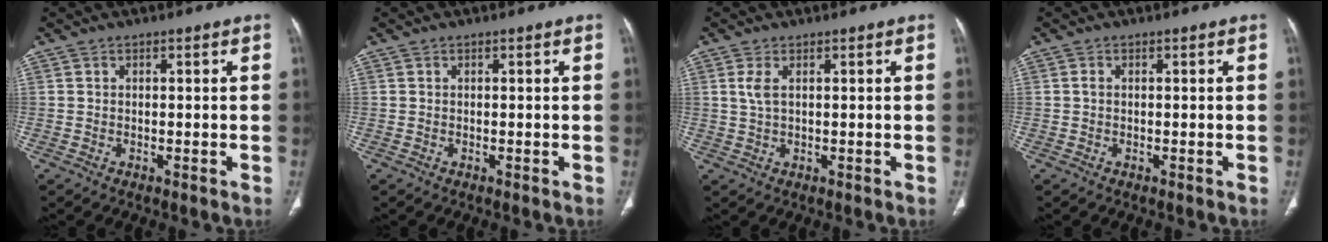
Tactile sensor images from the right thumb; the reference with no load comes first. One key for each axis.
{"total": 0.0}
{"total": 2.6, "fx": 0.8, "fy": 1.1, "fz": 2.2, "tx": -0.058, "ty": 0.004, "tz": 0.023}
{"total": 0.5, "fx": -0.1, "fy": 0.4, "fz": 0.4, "tx": -0.009, "ty": 0.001, "tz": -0.004}